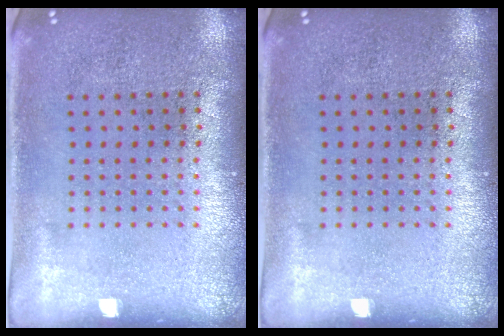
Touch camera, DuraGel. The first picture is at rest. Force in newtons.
{"total": 0.0}